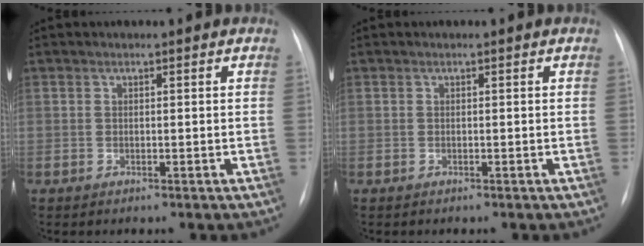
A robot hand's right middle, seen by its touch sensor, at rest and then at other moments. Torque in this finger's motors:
{"motor_torque": [0.02, 0.01, -0.06, -0.01]}